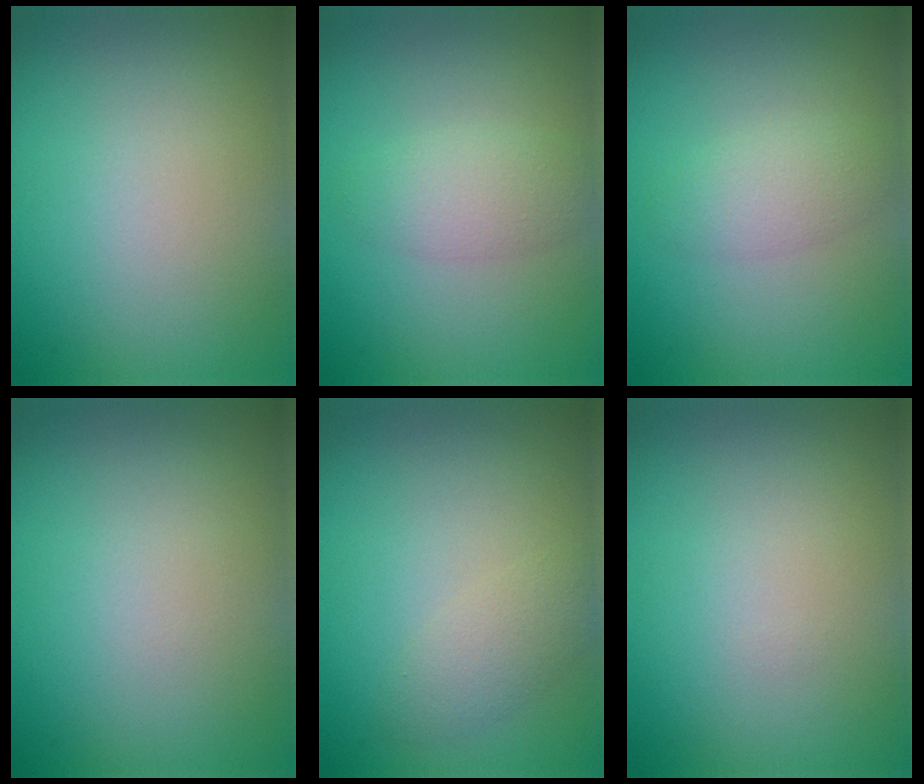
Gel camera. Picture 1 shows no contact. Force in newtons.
{"total": 2.5, "press": 2.5, "slide": 0.0}
{"total": 2.1, "press": 2.1, "slide": 0.1}
{"total": 0.0}
{"total": 2.0, "press": 2.0, "slide": 0.2}
{"total": 0.0}